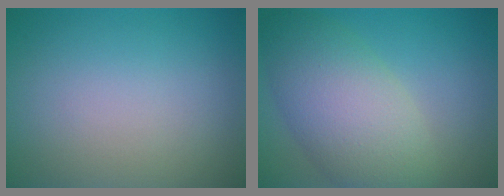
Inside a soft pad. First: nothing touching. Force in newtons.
{"total": 7.9, "press": 7.8, "slide": 0.2}